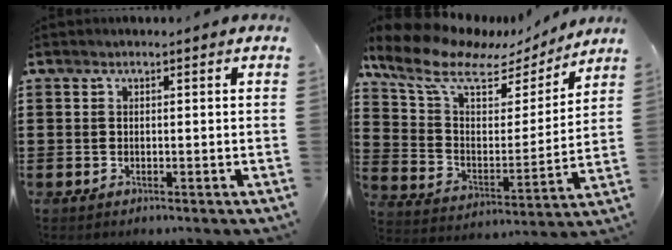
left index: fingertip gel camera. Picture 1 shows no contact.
{"total": 10.1, "force": [7.3, 4.3, 5.5], "torque": [-0.150, -0.038, 0.123]}